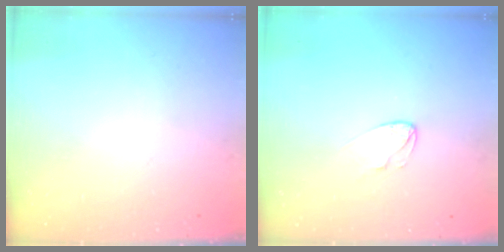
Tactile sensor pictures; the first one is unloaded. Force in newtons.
{"total": 5.2, "press": 5.2, "slide": 0.4}